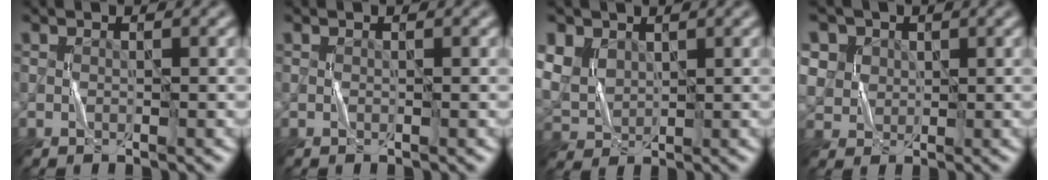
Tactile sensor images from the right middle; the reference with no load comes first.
{"total": 0.0}
{"total": 4.1, "force": [1.8, 3.1, 2.0], "torque": [-0.056, -0.002, 0.039]}
{"total": 4.8, "force": [2.2, 4.0, 1.5], "torque": [-0.052, 0.006, 0.042]}